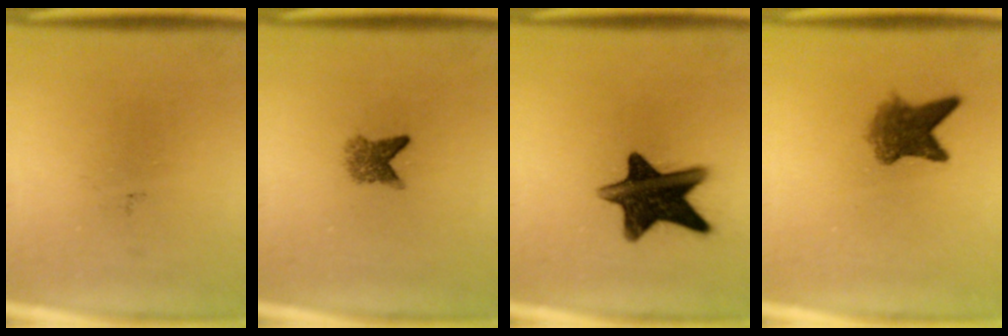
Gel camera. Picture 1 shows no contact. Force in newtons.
{"total": 2.7}
{"total": 14.0}
{"total": 5.2}